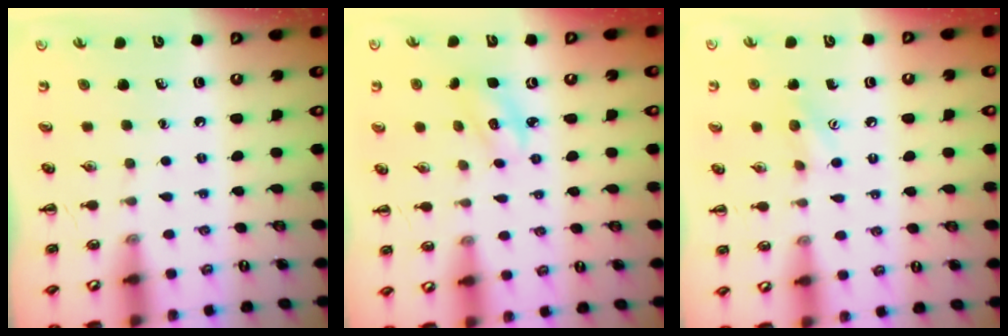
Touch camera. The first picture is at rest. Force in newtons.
{"total": 2.7, "press": 2.7, "slide": 0.4}
{"total": 7.6, "press": 7.4, "slide": 1.8}